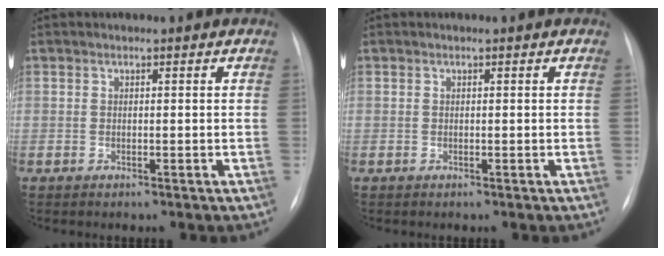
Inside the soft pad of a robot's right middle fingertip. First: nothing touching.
{"total": 0.0}